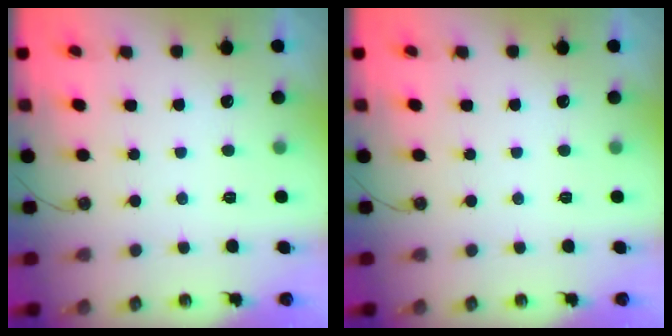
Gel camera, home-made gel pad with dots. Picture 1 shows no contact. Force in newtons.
{"total": 0.0}